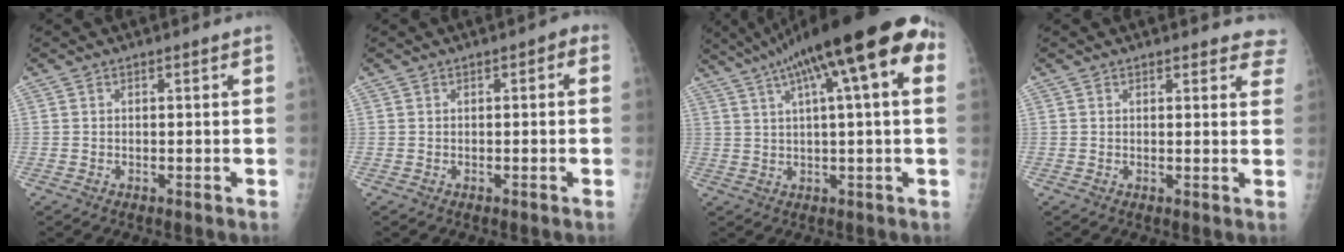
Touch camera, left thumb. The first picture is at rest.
{"total": 1.6, "force": [0.1, 0.8, 1.4], "torque": [-0.010, 0.008, -0.007]}
{"total": 20.7, "force": [8.6, 4.5, 18.3], "torque": [-0.294, 0.035, 0.126]}
{"total": 5.9, "force": [5.2, 2.1, 1.9], "torque": [0.017, -0.017, 0.043]}